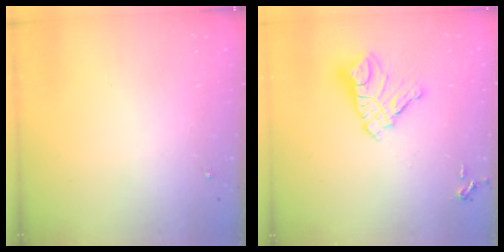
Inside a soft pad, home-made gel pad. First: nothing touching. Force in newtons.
{"total": 14.6, "press": 14.5, "slide": 1.6}